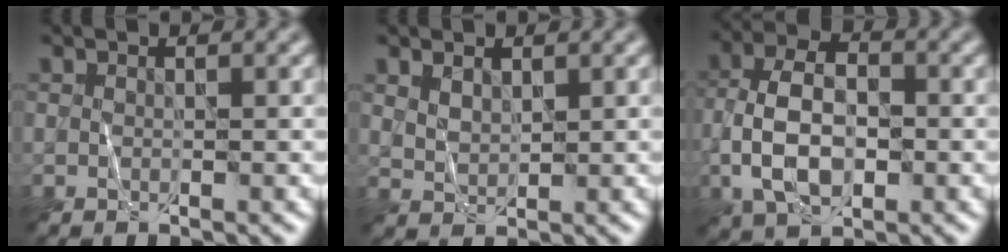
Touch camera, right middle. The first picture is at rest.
{"total": 1.5, "force": [1.0, 0.8, 0.7], "torque": [-0.018, -0.001, 0.027]}
{"total": 6.6, "force": [-1.5, 3.8, 5.1], "torque": [-0.104, 0.008, -0.032]}